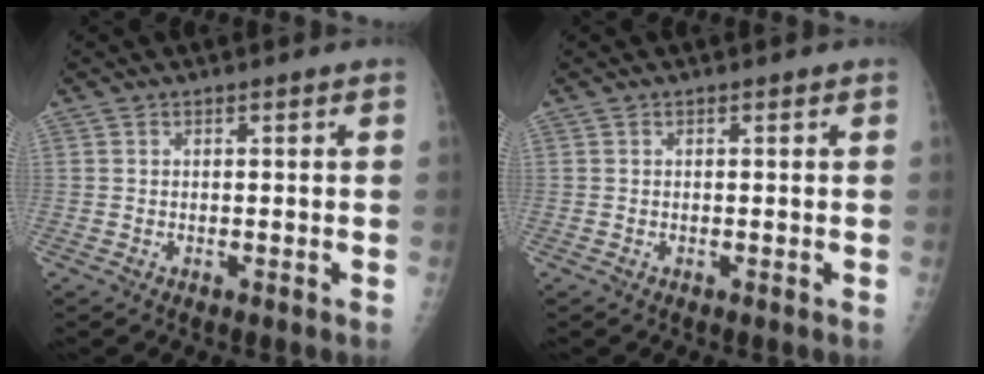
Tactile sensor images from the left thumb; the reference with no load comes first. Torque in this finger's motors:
{"motor_torque": [0.02, 0.04, -0.03, -0.08, -0.01]}